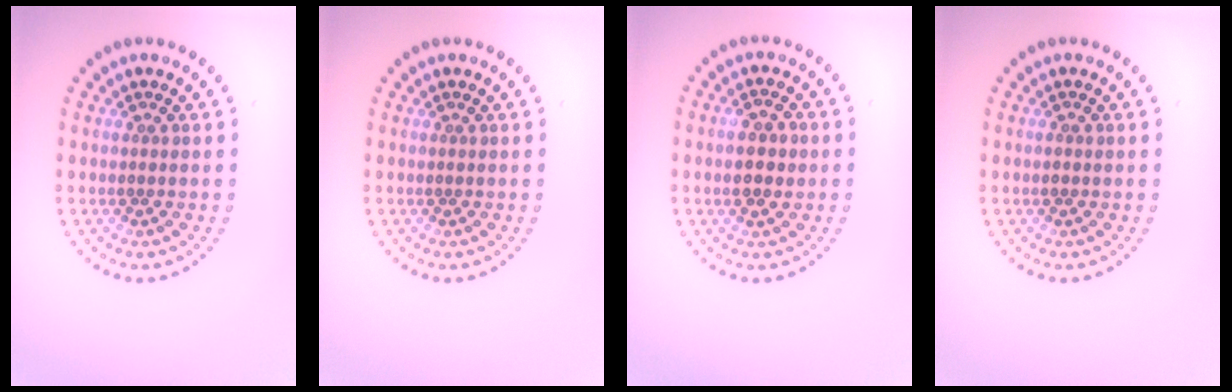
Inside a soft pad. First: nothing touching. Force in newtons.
{"total": 0.0}
{"total": 2.7, "press": 2.7, "slide": 0.1}
{"total": 0.7, "press": 0.7, "slide": 0.0}